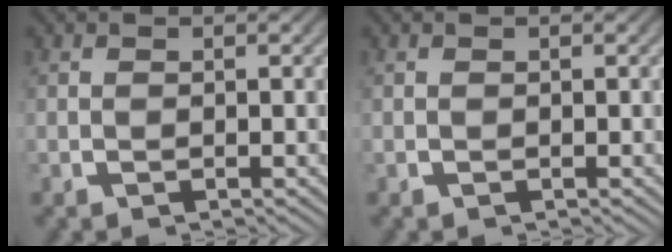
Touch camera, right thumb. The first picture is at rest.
{"total": 0.0}